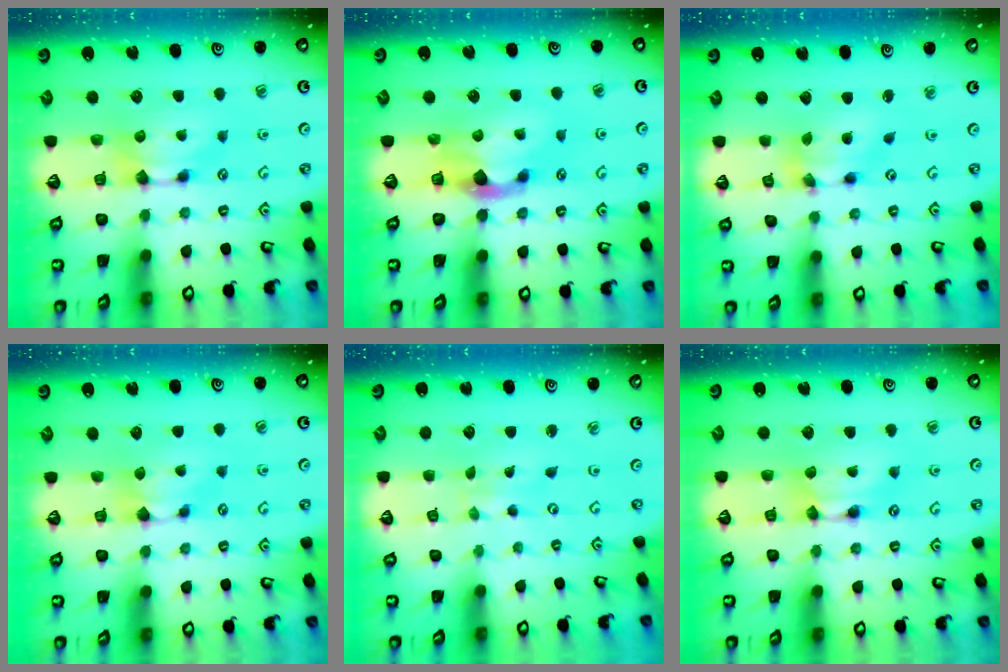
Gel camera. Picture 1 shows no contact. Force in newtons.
{"total": 2.9, "press": 2.6, "slide": 1.4}
{"total": 5.5, "press": 5.1, "slide": 2.1}
{"total": 0.8, "press": 0.4, "slide": 0.6}
{"total": 4.3, "press": 4.3, "slide": 0.2}
{"total": 1.5, "press": 1.5, "slide": 0.2}